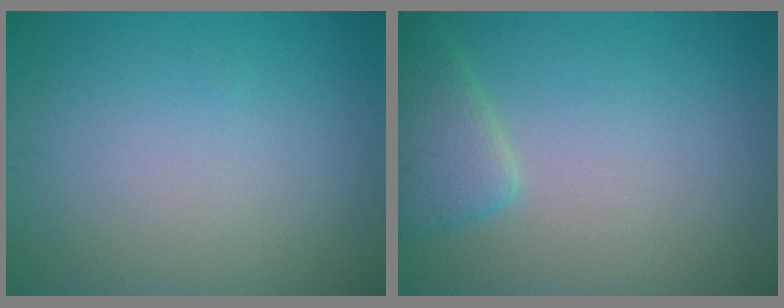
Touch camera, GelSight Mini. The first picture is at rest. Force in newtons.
{"total": 3.0, "press": 3.0, "slide": 0.3}